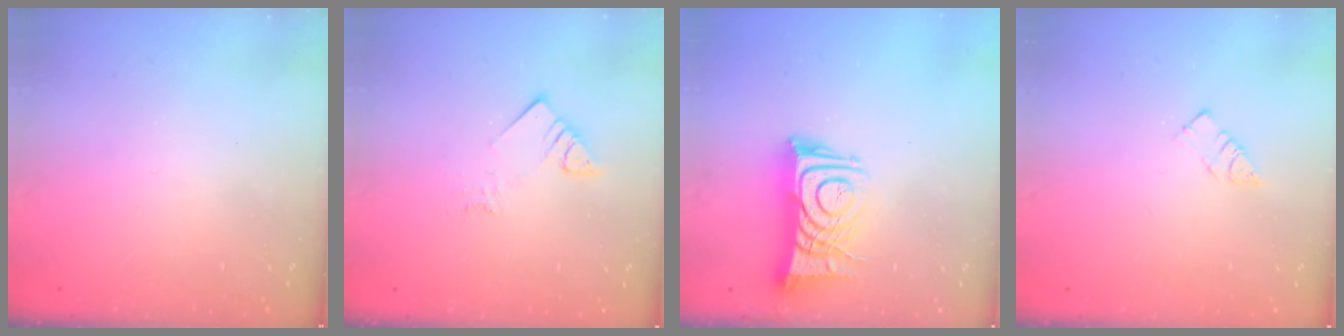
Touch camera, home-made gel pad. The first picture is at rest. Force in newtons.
{"total": 3.6, "press": 3.6, "slide": 0.5}
{"total": 11.8, "press": 11.7, "slide": 1.1}
{"total": 4.0, "press": 4.0, "slide": 0.0}